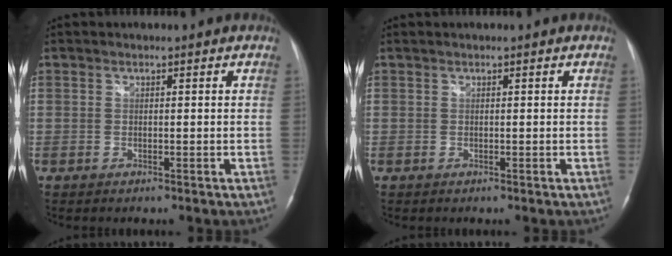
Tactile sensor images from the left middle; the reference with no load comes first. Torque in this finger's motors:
{"motor_torque": [0.15, -0.05, -0.10, 0.01]}